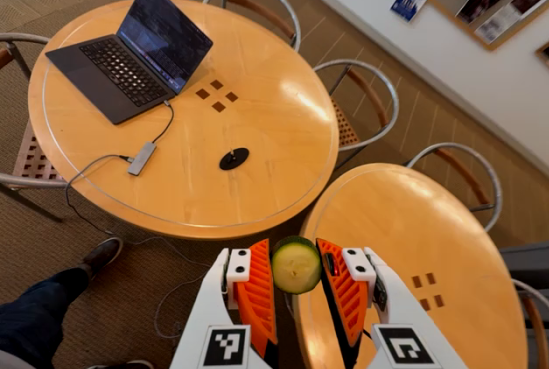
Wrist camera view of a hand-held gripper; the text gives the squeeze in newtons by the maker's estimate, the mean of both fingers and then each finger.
{"total": 8.0, "left": 8.0, "right": 8.1}